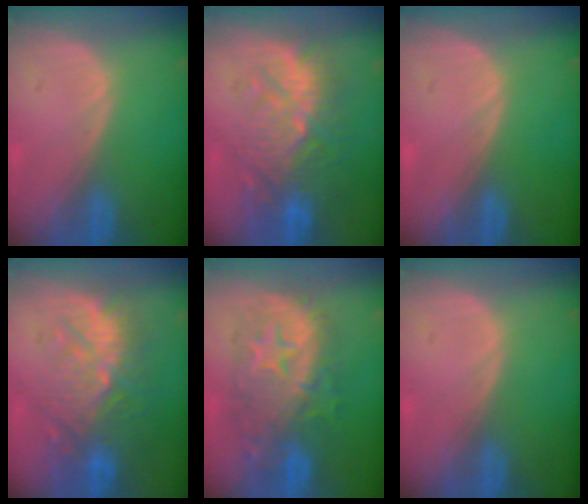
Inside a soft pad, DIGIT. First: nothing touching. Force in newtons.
{"total": 10.3, "press": 9.8, "slide": 3.2}
{"total": 0.0}
{"total": 10.3, "press": 9.8, "slide": 3.2}
{"total": 10.3, "press": 10.2, "slide": 0.7}
{"total": 0.0}